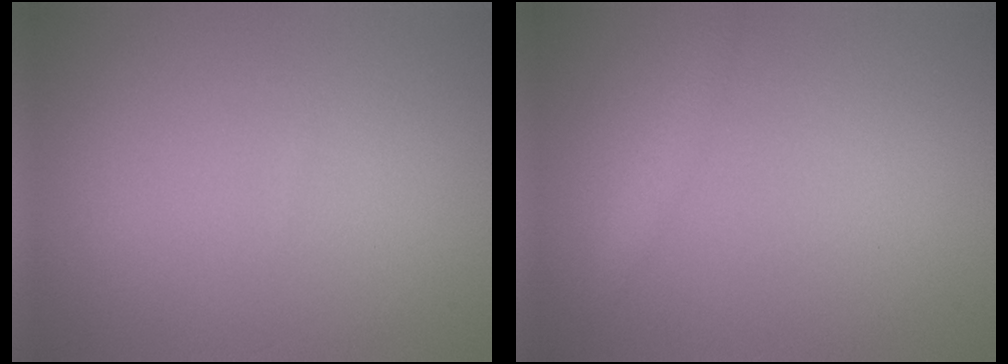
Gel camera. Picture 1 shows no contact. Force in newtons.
{"total": 1.3, "press": 1.3, "slide": 0.1}